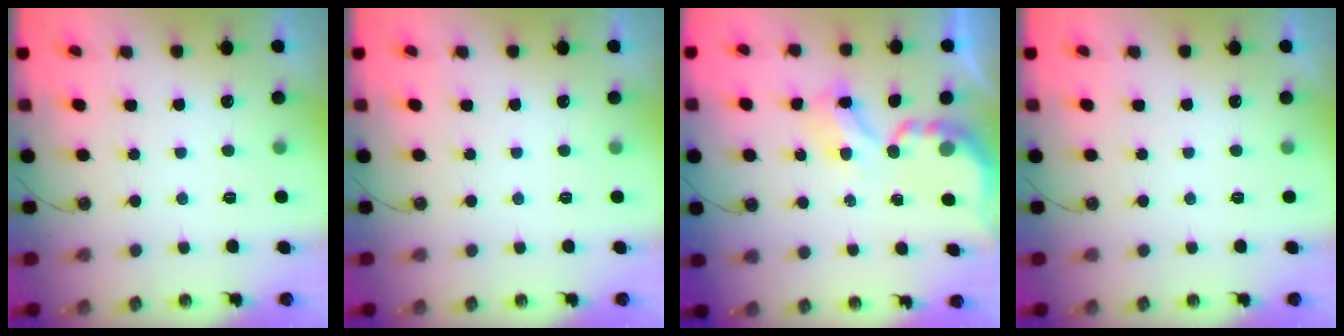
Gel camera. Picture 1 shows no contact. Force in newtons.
{"total": 0.0}
{"total": 4.1, "press": 4.1, "slide": 0.2}
{"total": 0.0}